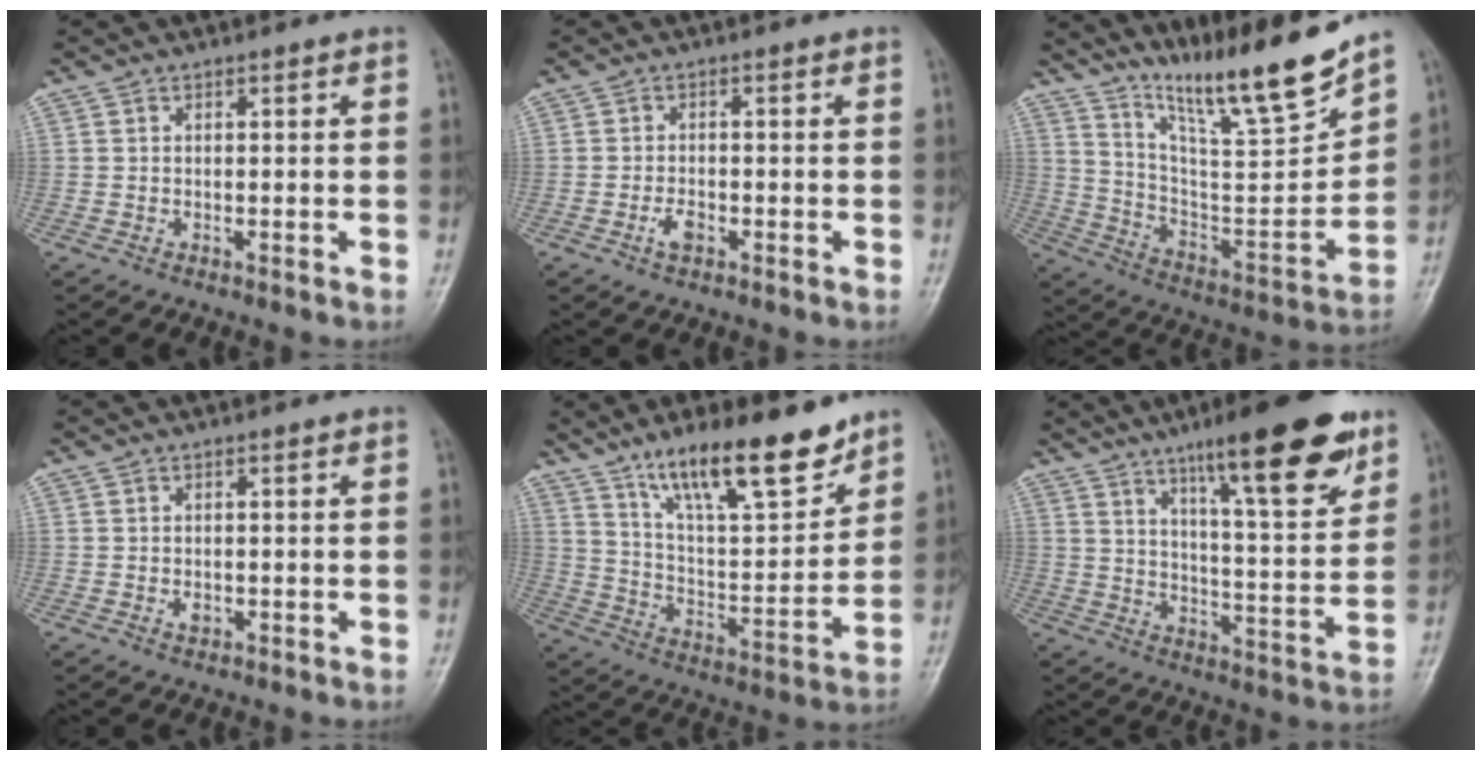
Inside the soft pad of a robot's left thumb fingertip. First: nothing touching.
{"total": 2.6, "force": [-1.3, 1.5, 1.8], "torque": [-0.032, 0.005, -0.024]}
{"total": 19.2, "force": [15.4, 1.9, 11.4], "torque": [-0.153, -0.098, 0.273]}
{"total": 1.5, "force": [-0.3, 1.1, 1.0], "torque": [-0.007, 0.000, -0.004]}
{"total": 19.1, "force": [13.3, 5.6, 12.5], "torque": [-0.164, -0.078, 0.232]}
{"total": 20.1, "force": [12.3, 4.6, 15.2], "torque": [-0.189, -0.054, 0.190]}